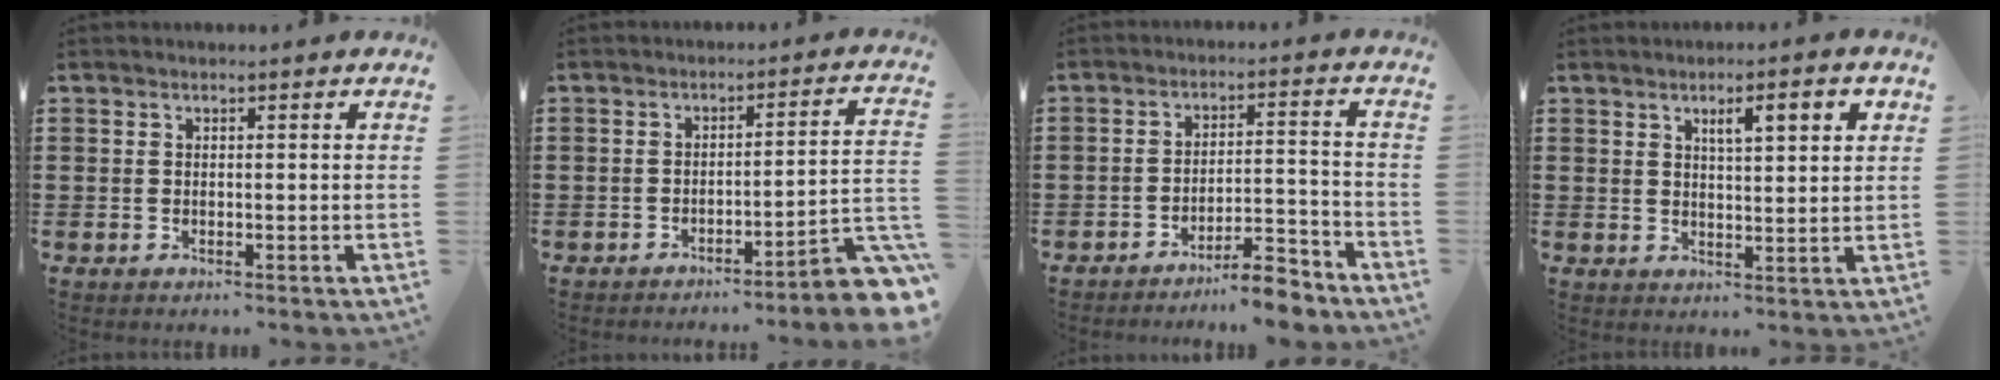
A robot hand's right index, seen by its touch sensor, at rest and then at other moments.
{"total": 4.6, "force": [-3.4, 0.0, 3.1], "torque": [-0.055, -0.019, -0.069]}
{"total": 6.8, "force": [-6.2, 0.5, 2.9], "torque": [-0.041, 0.009, -0.115]}
{"total": 4.6, "force": [1.8, 1.1, 4.1], "torque": [-0.068, -0.003, 0.024]}